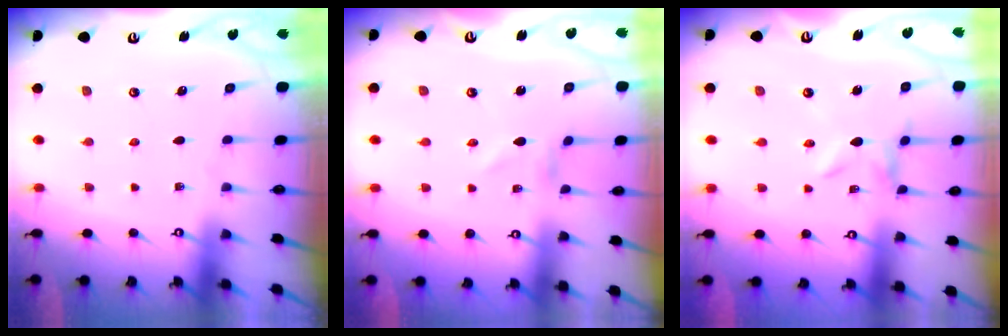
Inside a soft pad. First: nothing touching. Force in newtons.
{"total": 0.0}
{"total": 1.6, "press": 1.6, "slide": 0.3}